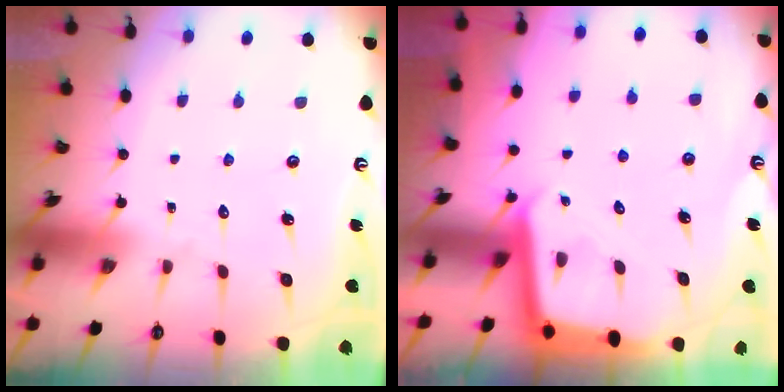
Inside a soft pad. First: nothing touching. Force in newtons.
{"total": 3.4, "press": 3.4, "slide": 0.2}